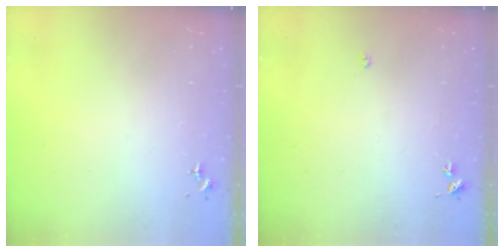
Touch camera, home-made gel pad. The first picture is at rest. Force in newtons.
{"total": 2.7, "press": 2.7, "slide": 0.5}